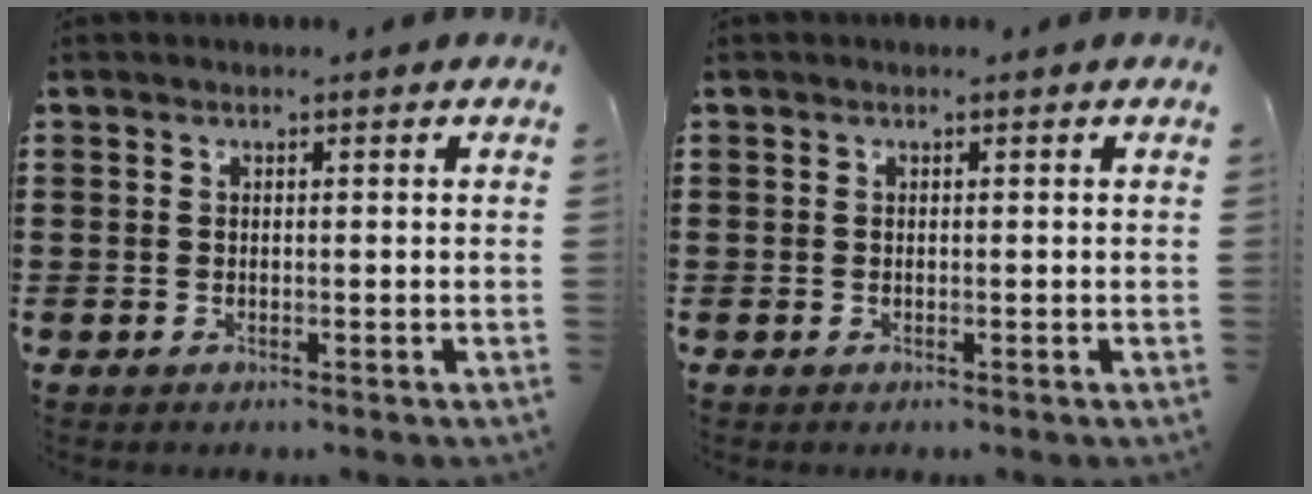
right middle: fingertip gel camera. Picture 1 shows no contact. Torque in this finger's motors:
{"motor_torque": [-0.66, 0.66, -0.01, -0.01]}